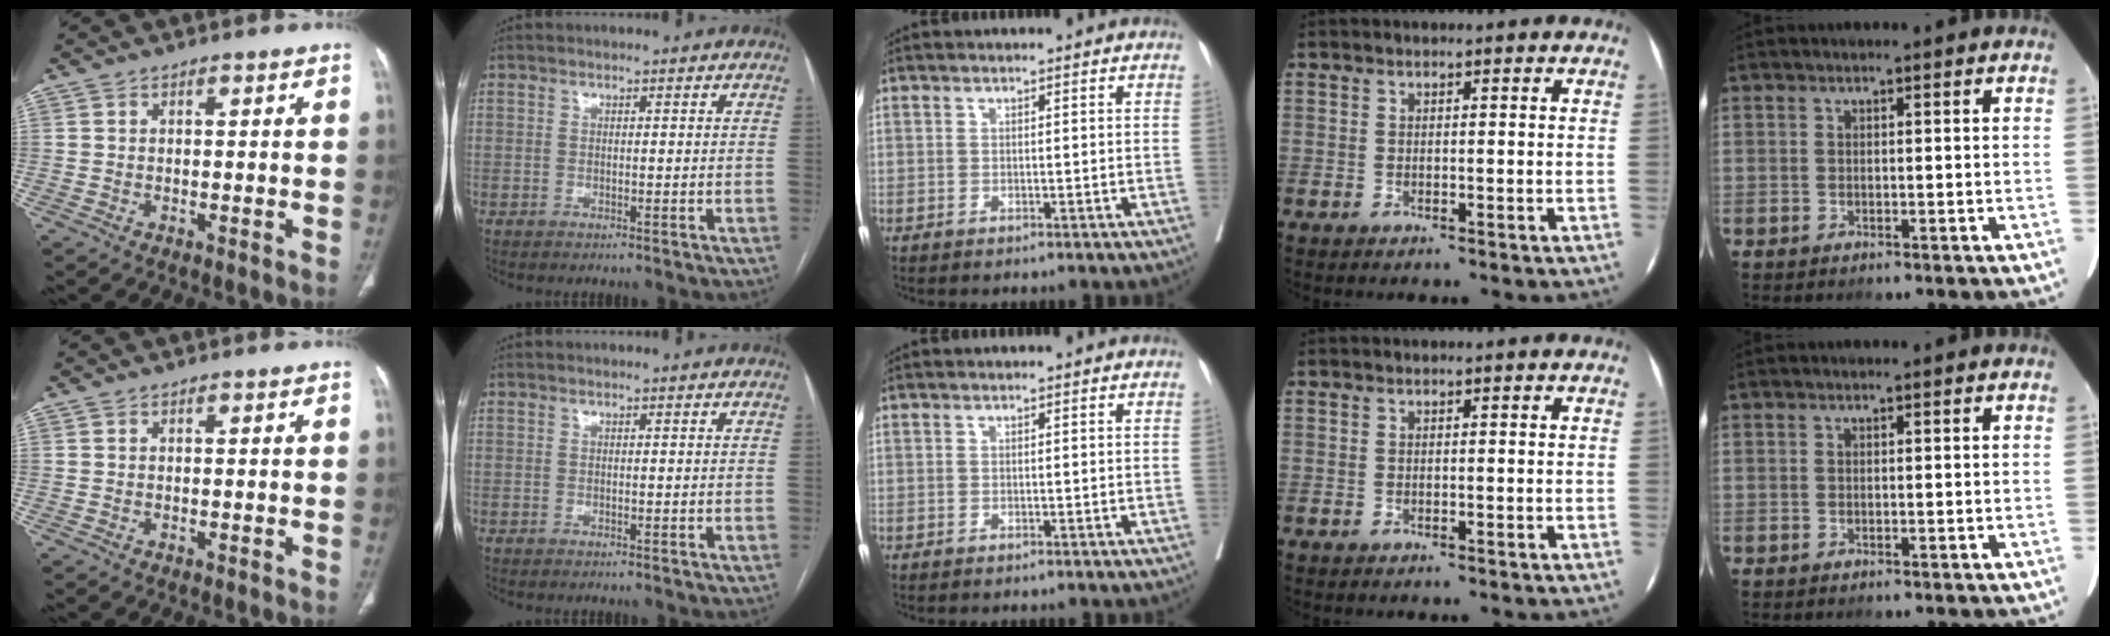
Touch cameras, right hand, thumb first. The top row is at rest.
{}